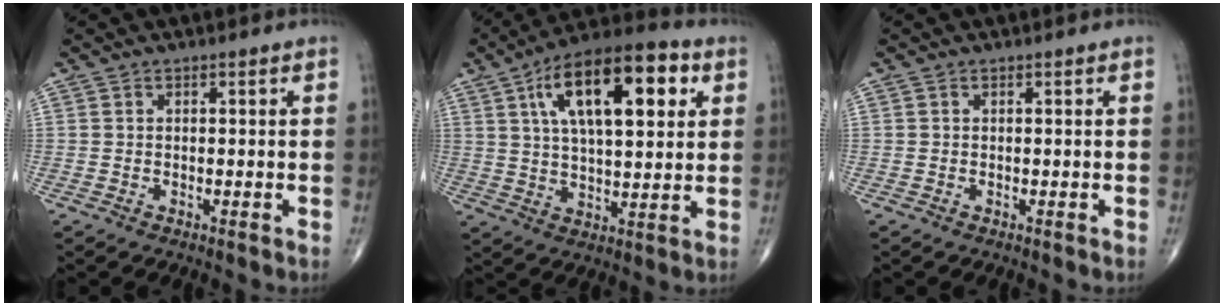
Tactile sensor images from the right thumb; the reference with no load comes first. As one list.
[{"total": 19.9, "force": [6.9, 8.3, 16.8], "torque": [-0.253, 0.003, 0.106]}, {"total": 0.0}]